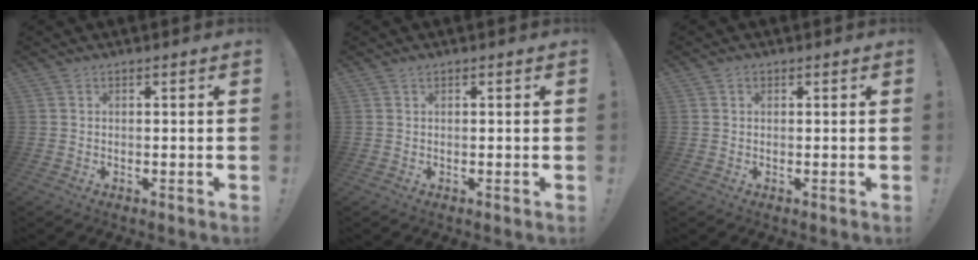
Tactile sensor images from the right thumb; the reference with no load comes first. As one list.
[{"total": 0.6, "force": [0.5, 0.4, 0.1], "torque": [0.007, 0.000, 0.007]}, {"total": 0.6, "force": [0.2, 0.5, 0.2], "torque": [0.000, 0.000, 0.003]}]